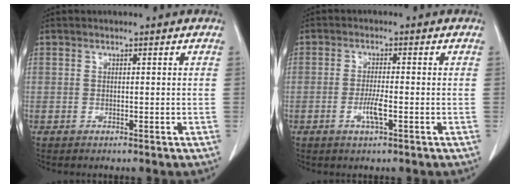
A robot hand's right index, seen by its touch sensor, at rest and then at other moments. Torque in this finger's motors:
{"motor_torque": [0.48, -0.29, 0.33, 0.04]}